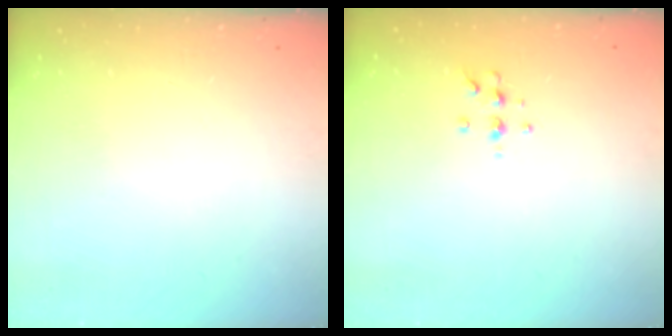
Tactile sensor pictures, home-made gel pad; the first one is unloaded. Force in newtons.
{"total": 5.7, "press": 5.5, "slide": 1.6}